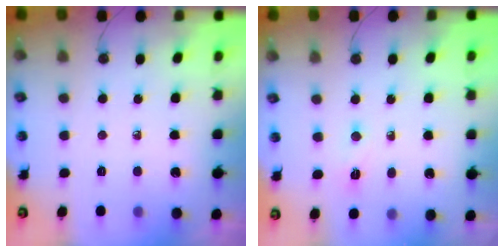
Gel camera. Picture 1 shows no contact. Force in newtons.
{"total": 3.1, "press": 3.0, "slide": 0.8}